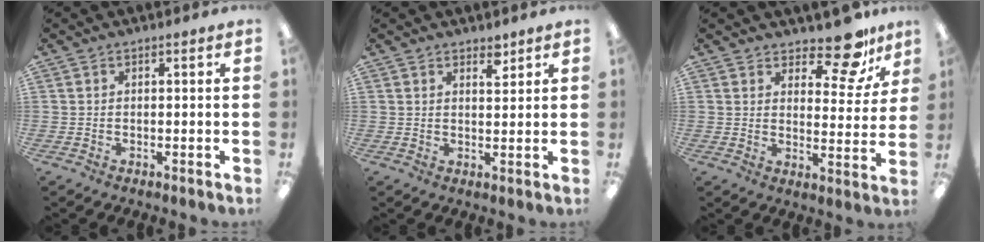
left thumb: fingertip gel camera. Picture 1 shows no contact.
{"total": 3.3, "force": [2.6, 1.3, 1.4], "torque": [-0.008, -0.016, 0.044]}
{"total": 11.5, "force": [9.1, 4.2, 5.7], "torque": [-0.069, -0.063, 0.159]}